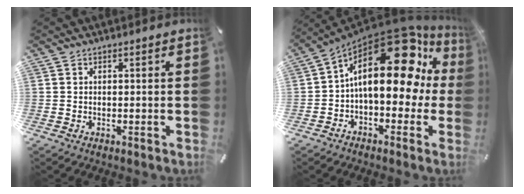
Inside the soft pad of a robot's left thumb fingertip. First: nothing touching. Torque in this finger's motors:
{"motor_torque": [2.46, 2.55, 2.77, 0.00, 0.71]}